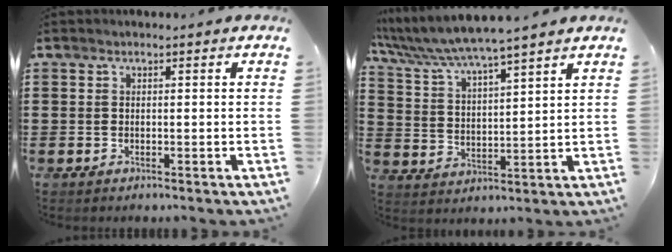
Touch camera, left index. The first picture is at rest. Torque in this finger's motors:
{"motor_torque": [2.14, 0.00, 0.50, 0.12]}